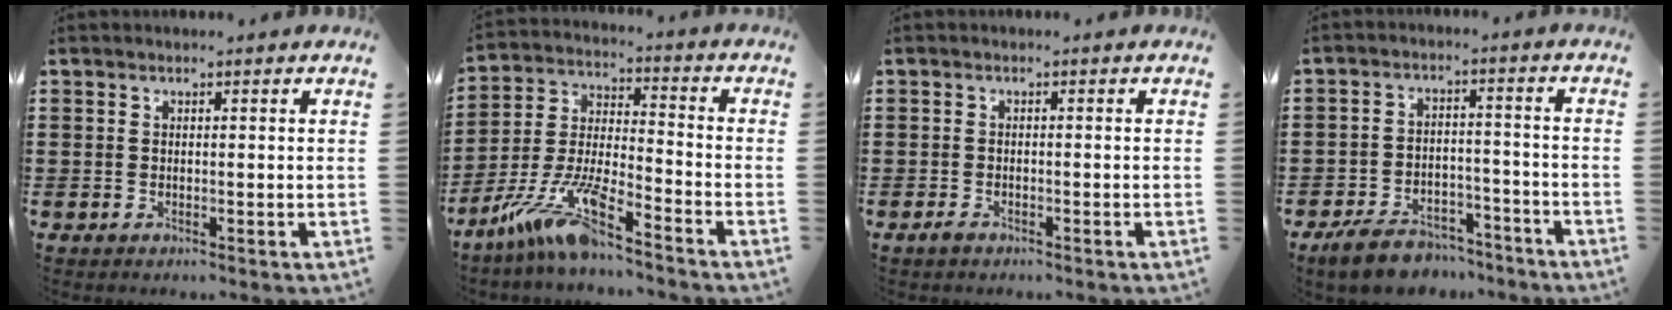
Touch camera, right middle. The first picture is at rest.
{"total": 11.3, "force": [-8.8, 1.2, 6.9], "torque": [-0.156, 0.000, -0.176]}
{"total": 1.2, "force": [-0.9, 0.6, 0.6], "torque": [-0.013, 0.001, -0.018]}
{"total": 6.6, "force": [-6.1, 1.9, 1.8], "torque": [-0.035, 0.018, -0.119]}